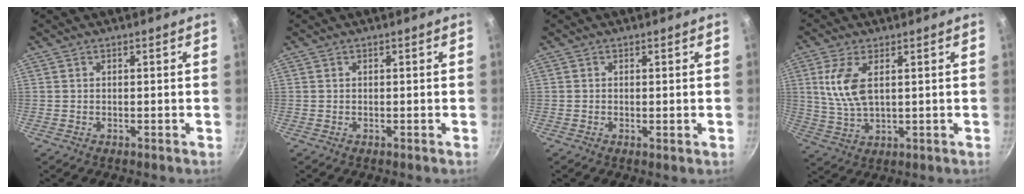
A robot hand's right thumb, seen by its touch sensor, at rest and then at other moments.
{"total": 0.0}
{"total": 0.6, "force": [0.0, 0.2, 0.6], "torque": [-0.010, -0.003, -0.002]}
{"total": 8.3, "force": [2.2, 3.9, 7.0], "torque": [-0.143, -0.008, 0.050]}